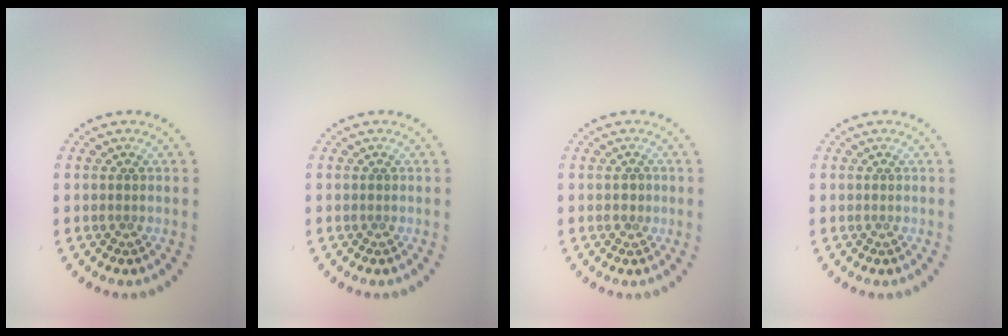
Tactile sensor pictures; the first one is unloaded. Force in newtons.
{"total": 0.0}
{"total": 0.8, "press": 0.8, "slide": 0.1}
{"total": 0.0}